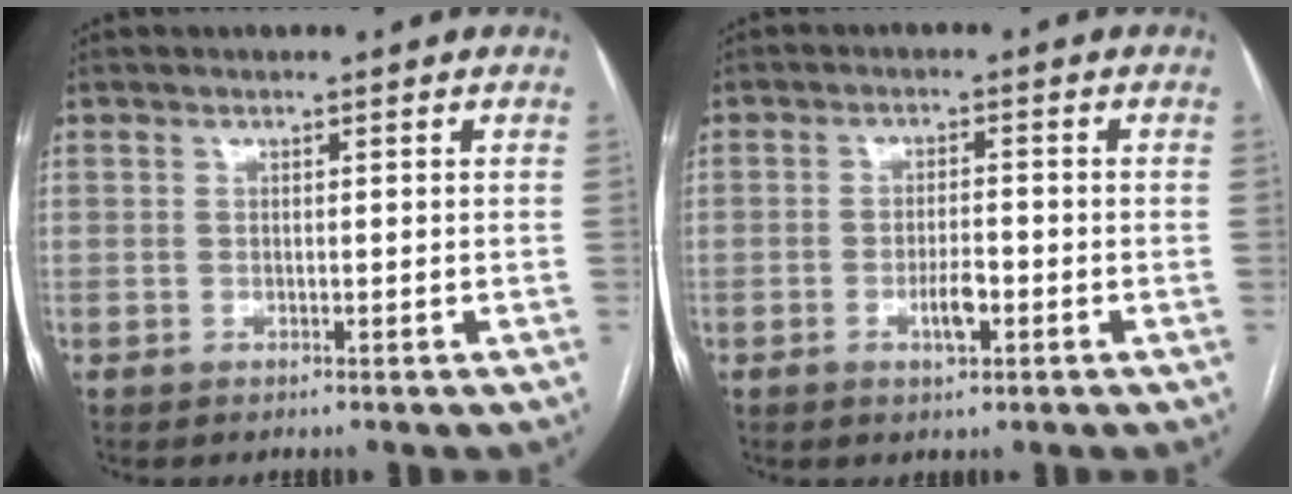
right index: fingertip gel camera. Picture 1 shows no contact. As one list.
[{"total": 3.7, "force": [-1.5, 1.1, 3.2], "torque": [-0.058, 0.002, -0.023]}]